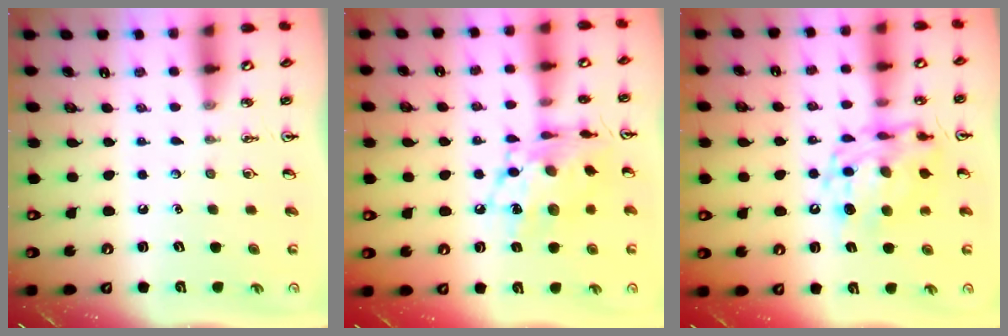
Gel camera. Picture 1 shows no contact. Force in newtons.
{"total": 14.3, "press": 14.3, "slide": 1.0}
{"total": 12.4, "press": 12.4, "slide": 1.2}